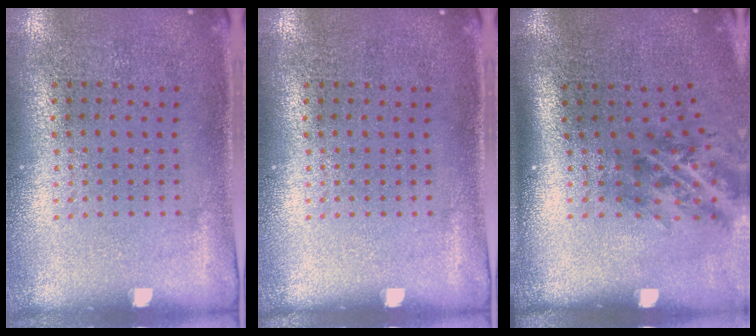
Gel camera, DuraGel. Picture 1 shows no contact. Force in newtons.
{"total": 0.0}
{"total": 1.7, "press": 1.1, "slide": 1.3}